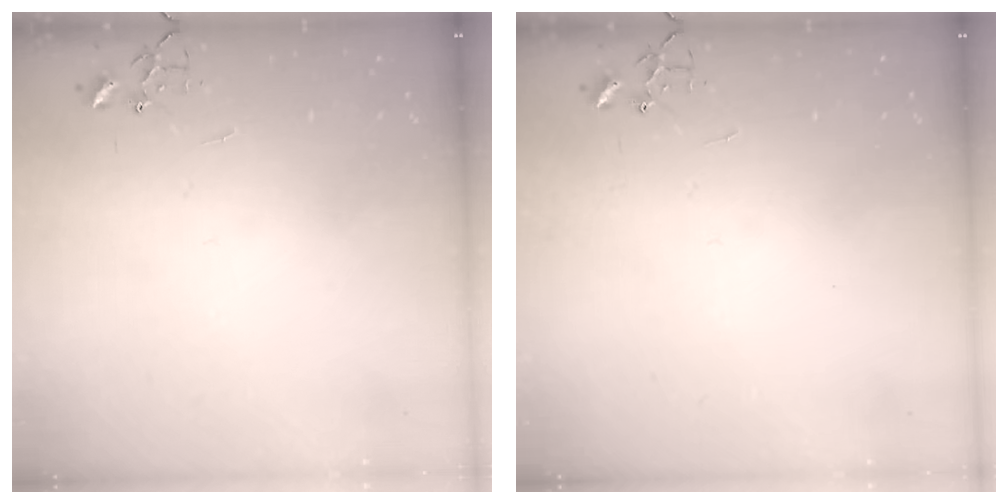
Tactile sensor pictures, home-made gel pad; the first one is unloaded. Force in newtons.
{"total": 0.0}